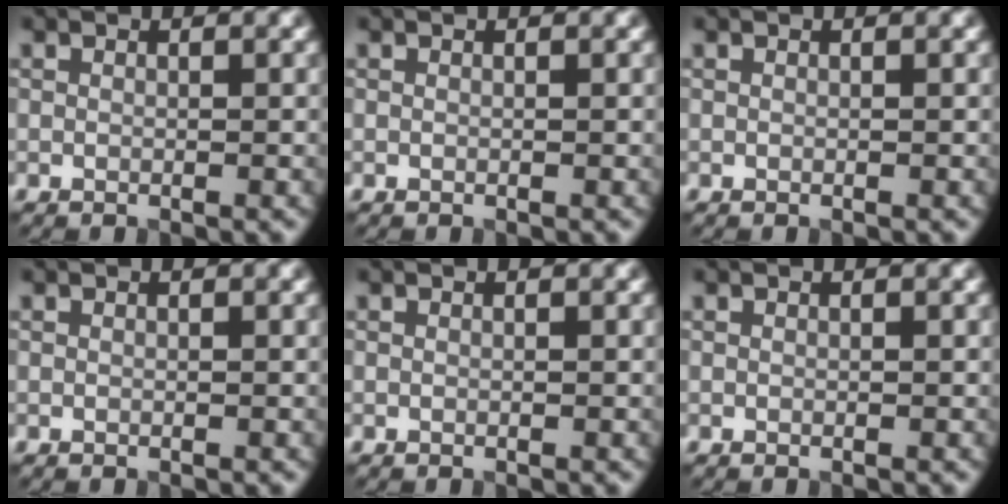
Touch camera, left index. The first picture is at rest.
{"total": 0.0}
{"total": 0.0}
{"total": 0.0}
{"total": 0.0}
{"total": 0.0}